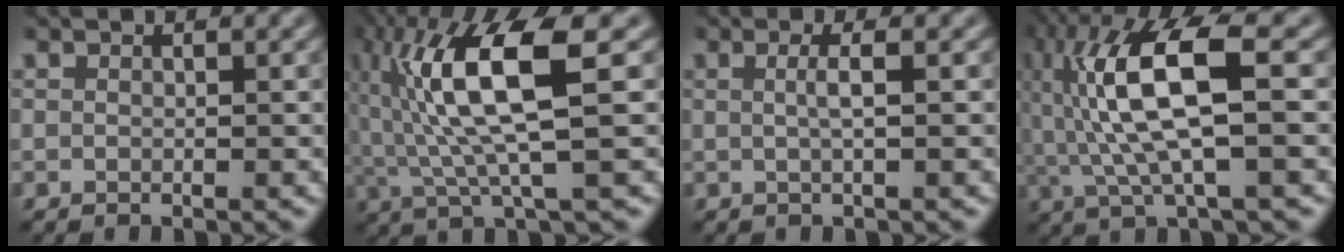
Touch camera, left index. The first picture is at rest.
{"total": 9.3, "force": [1.1, 1.8, 9.0], "torque": [-0.176, 0.004, 0.033]}
{"total": 1.7, "force": [-0.5, 0.1, 1.6], "torque": [-0.027, 0.006, -0.008]}
{"total": 9.5, "force": [0.2, 2.2, 9.2], "torque": [-0.191, 0.013, 0.012]}